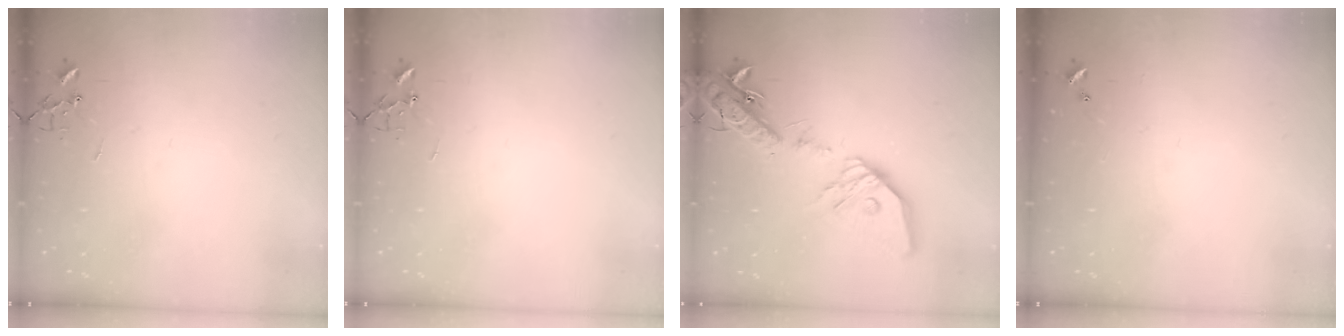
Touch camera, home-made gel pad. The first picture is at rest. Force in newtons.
{"total": 0.0}
{"total": 23.6, "press": 23.3, "slide": 3.8}
{"total": 0.0}